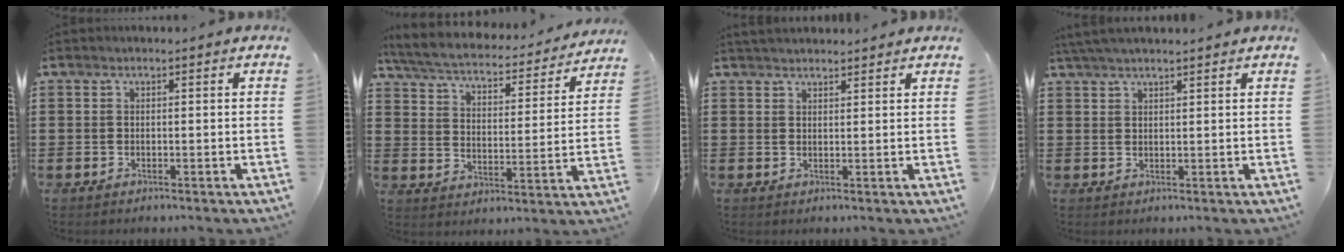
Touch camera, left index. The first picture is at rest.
{"total": 4.6, "force": [4.3, 0.3, 1.5], "torque": [-0.052, -0.032, 0.067]}
{"total": 2.1, "force": [2.1, 0.3, 0.1], "torque": [-0.007, 0.002, 0.041]}
{"total": 2.8, "force": [2.5, 0.2, 1.2], "torque": [-0.029, 0.002, 0.048]}